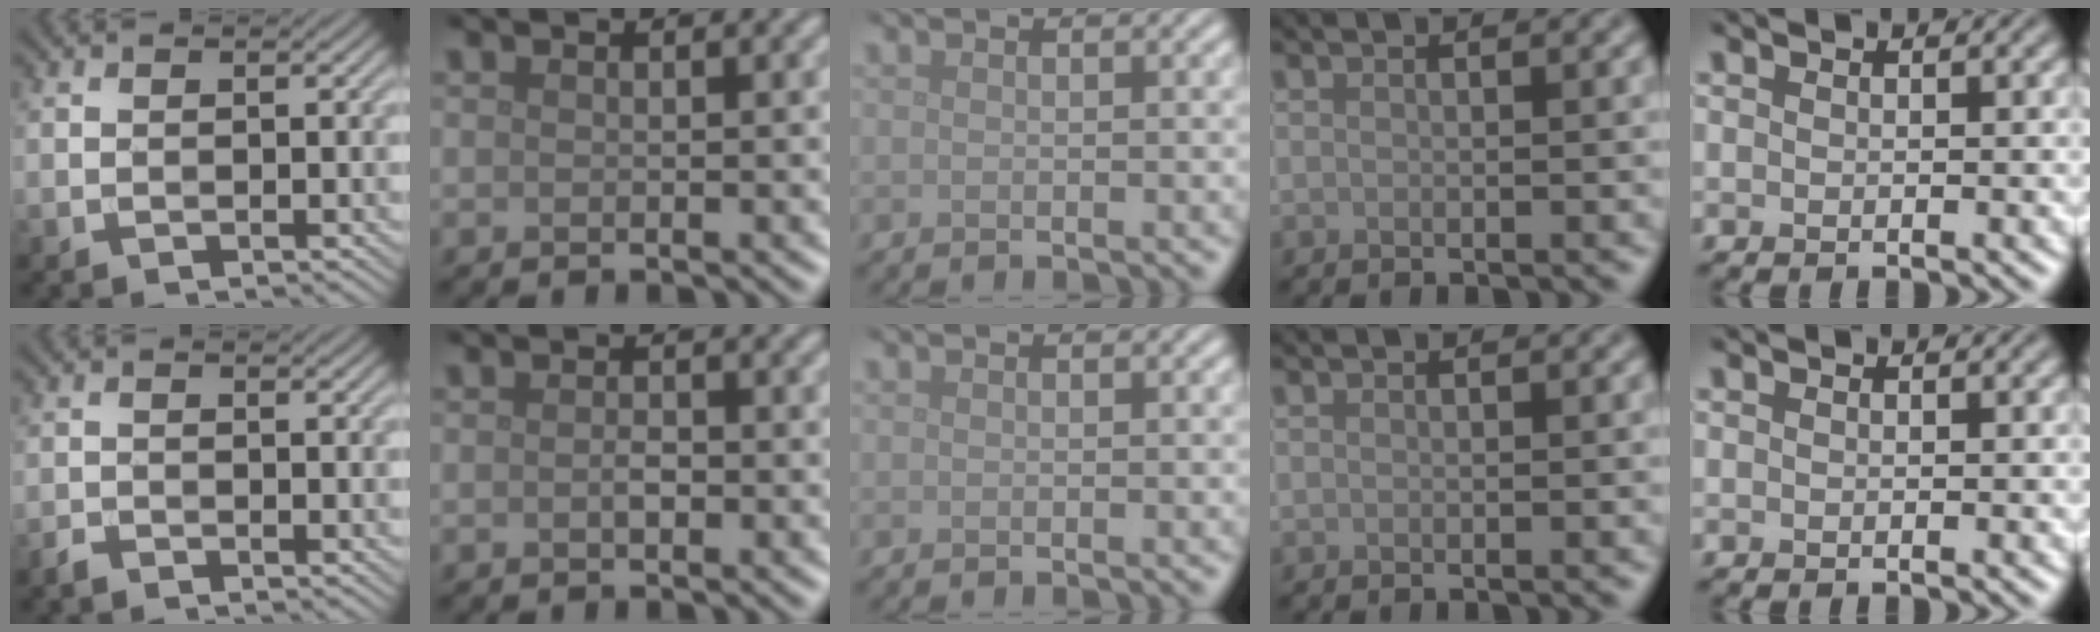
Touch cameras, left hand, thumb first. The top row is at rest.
{"thumb": {"total": 1.2, "force": [-1.1, 0.3, 0.4], "torque": [-0.009, 0.000, -0.027]}, "index": {"total": 0.9, "force": [-0.2, 0.4, 0.8], "torque": [-0.016, 0.000, -0.004]}}